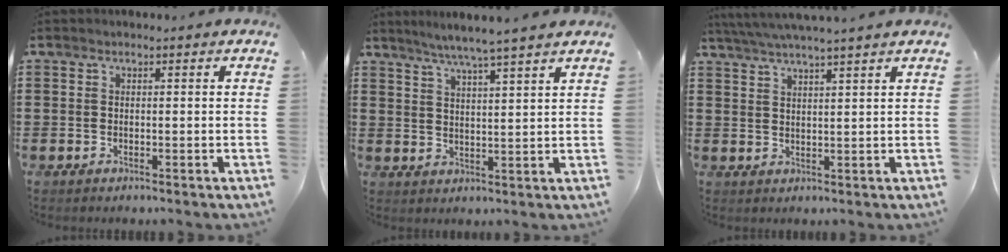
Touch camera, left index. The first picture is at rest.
{"total": 4.6, "force": [4.0, -1.0, 2.1], "torque": [-0.052, -0.021, 0.067]}
{"total": 3.5, "force": [3.2, -0.7, 1.4], "torque": [-0.037, -0.011, 0.056]}